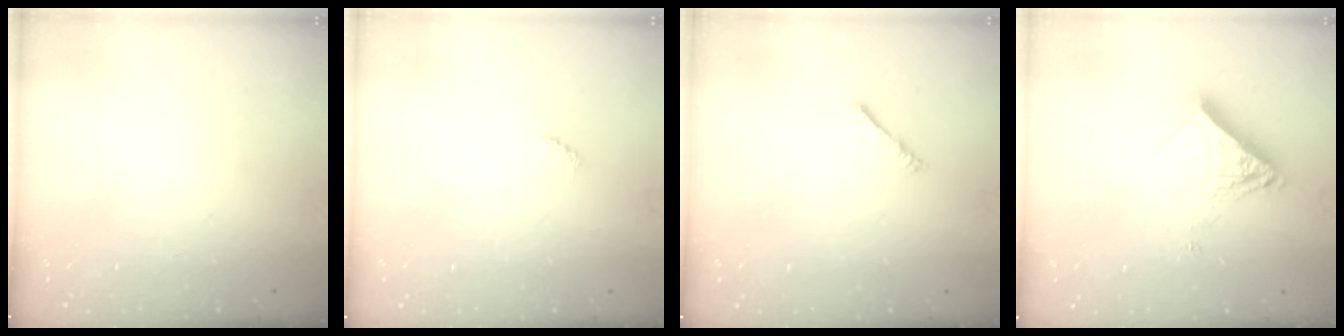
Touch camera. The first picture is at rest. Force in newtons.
{"total": 1.9, "press": 1.9, "slide": 0.4}
{"total": 2.0, "press": 1.9, "slide": 0.4}
{"total": 12.3, "press": 12.3, "slide": 0.9}